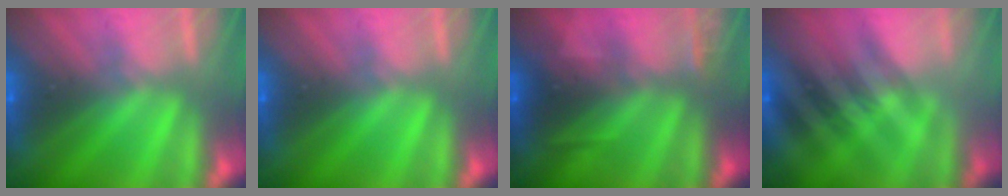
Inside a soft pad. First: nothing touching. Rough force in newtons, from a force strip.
{"total": 0.0}
{"total": 2.4}
{"total": 2.3}